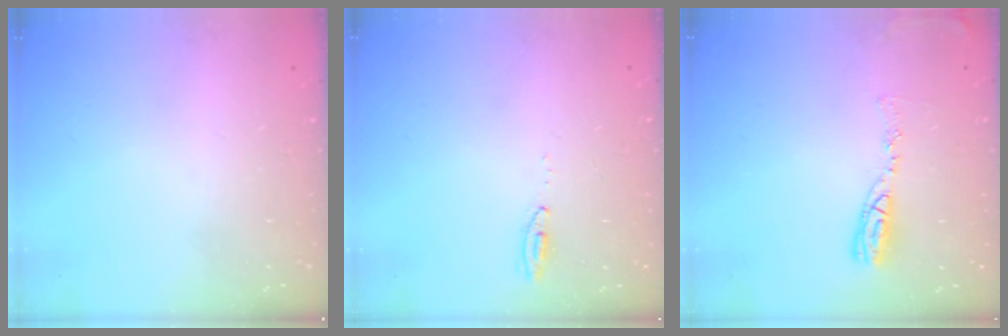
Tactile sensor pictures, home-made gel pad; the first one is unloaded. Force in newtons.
{"total": 3.4, "press": 2.9, "slide": 1.7}
{"total": 8.9, "press": 8.9, "slide": 0.8}